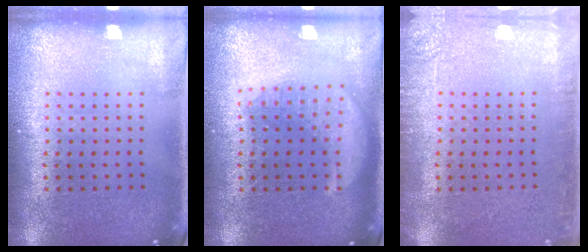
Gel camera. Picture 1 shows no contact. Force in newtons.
{"total": 2.8, "press": 2.8, "slide": 0.3}
{"total": 2.1, "press": 2.1, "slide": 0.3}